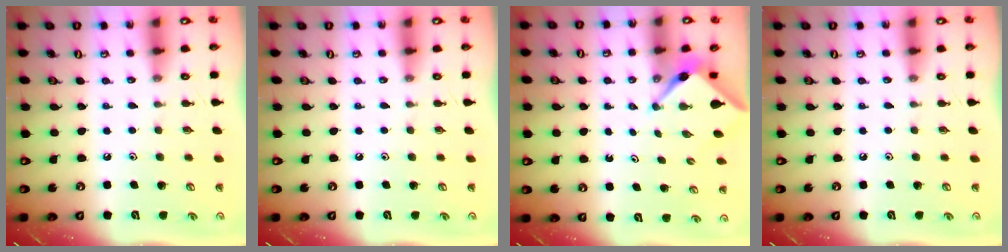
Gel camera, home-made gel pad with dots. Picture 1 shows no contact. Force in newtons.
{"total": 0.0}
{"total": 3.2, "press": 3.2, "slide": 0.3}
{"total": 0.0}